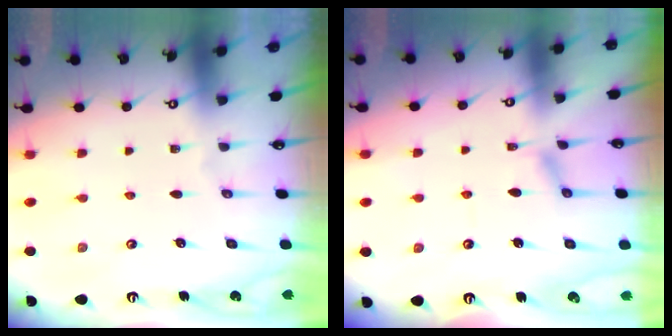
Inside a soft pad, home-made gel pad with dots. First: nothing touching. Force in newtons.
{"total": 2.3, "press": 2.3, "slide": 0.5}